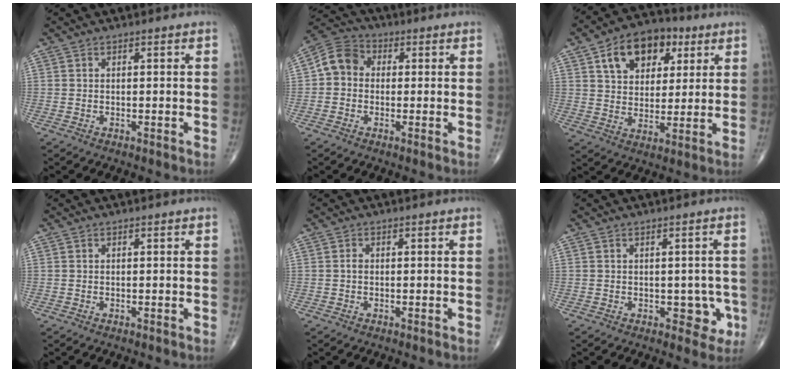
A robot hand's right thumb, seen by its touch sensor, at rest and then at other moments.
{"total": 6.9, "force": [0.1, 5.9, 3.6], "torque": [-0.050, 0.023, -0.014]}
{"total": 14.1, "force": [6.0, 9.4, 8.6], "torque": [-0.100, -0.007, 0.097]}
{"total": 0.0}
{"total": 0.7, "force": [-0.1, 0.5, 0.5], "torque": [-0.007, 0.001, -0.005]}
{"total": 4.1, "force": [-1.0, 2.9, 2.8], "torque": [-0.003, 0.003, -0.009]}